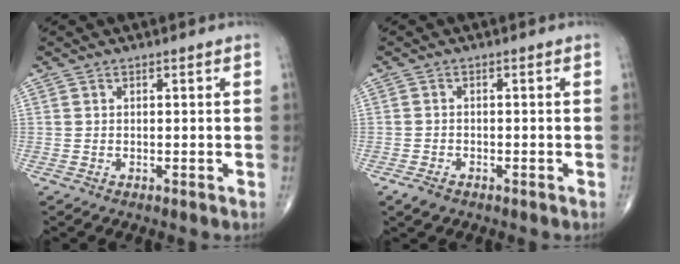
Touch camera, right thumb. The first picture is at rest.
{"total": 2.3, "force": [-1.5, 1.3, 1.1], "torque": [-0.024, 0.001, -0.024]}